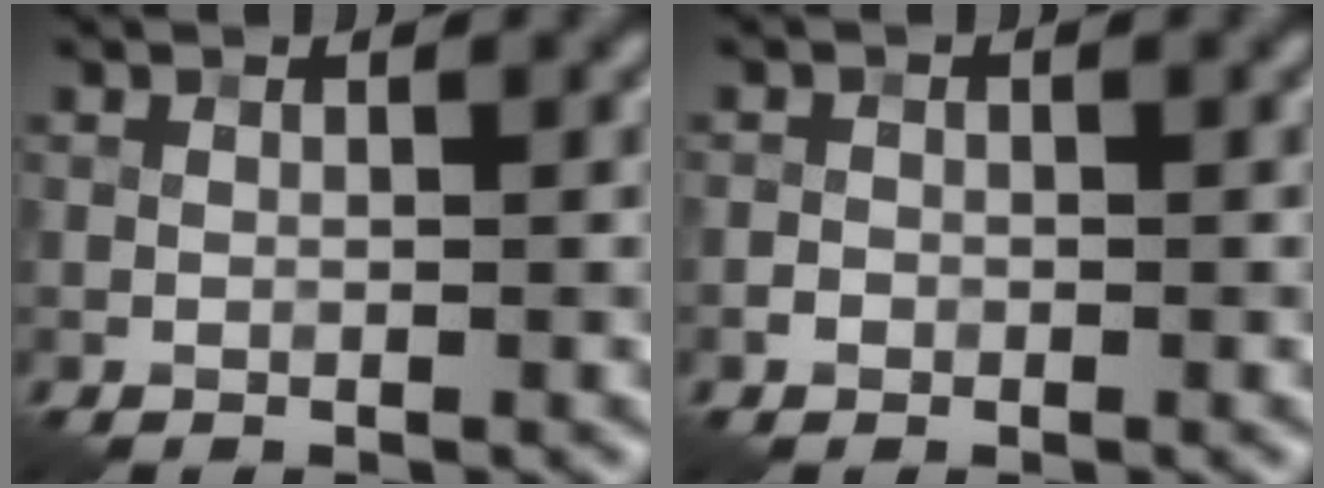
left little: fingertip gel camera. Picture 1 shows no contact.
{"total": 0.7, "force": [-0.4, 0.6, 0.2], "torque": [0.001, -0.001, -0.008]}